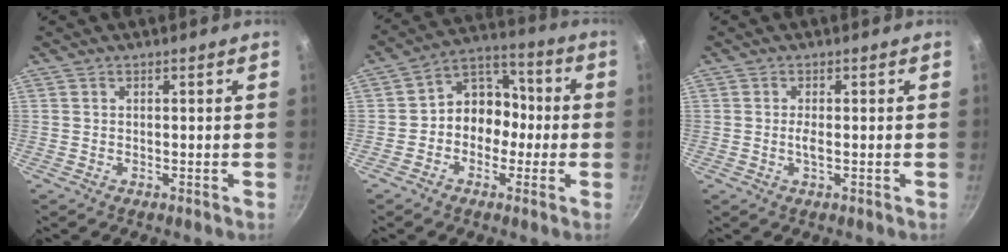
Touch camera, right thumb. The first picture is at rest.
{"total": 10.2, "force": [-1.6, 8.5, 5.5], "torque": [-0.025, 0.049, -0.042]}
{"total": 1.7, "force": [-0.2, 0.4, 1.6], "torque": [-0.038, 0.000, -0.007]}